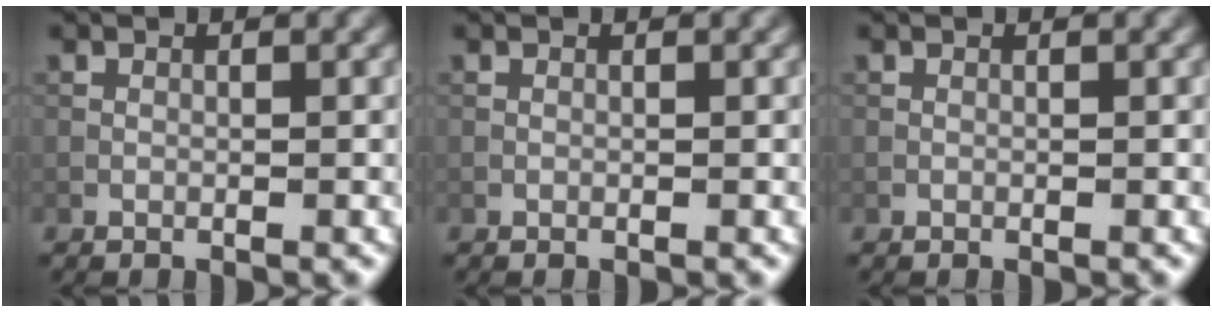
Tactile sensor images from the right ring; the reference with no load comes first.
{"total": 0.0}
{"total": 0.0}